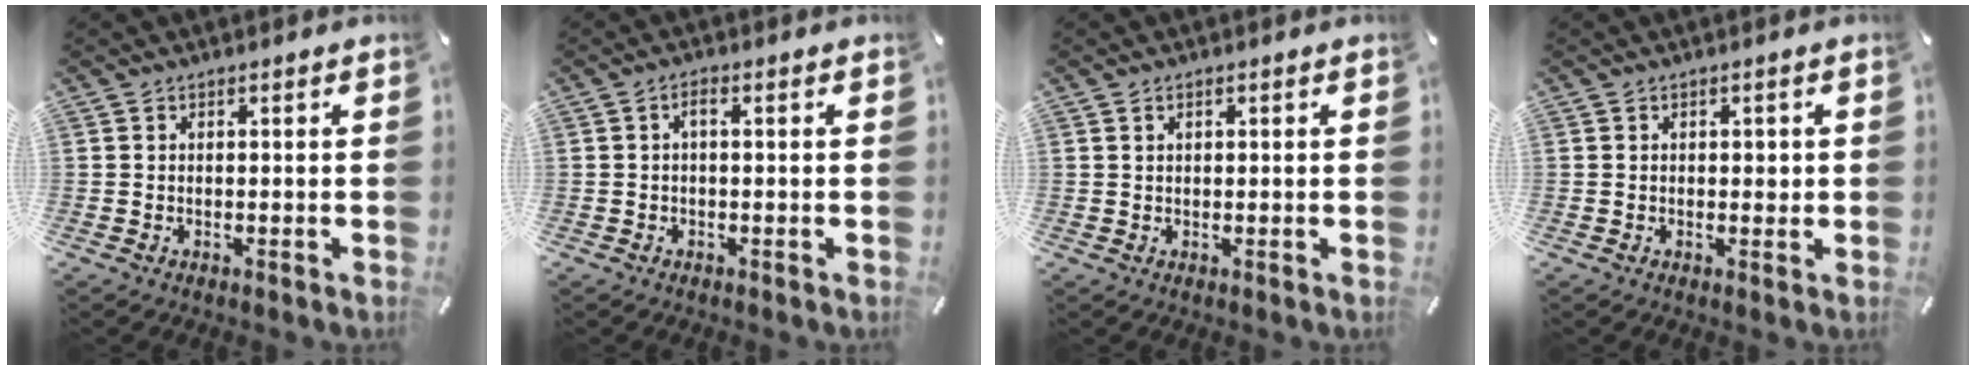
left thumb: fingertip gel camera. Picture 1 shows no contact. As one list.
[{"total": 2.1, "force": [0.1, 0.6, 2.0], "torque": [-0.040, 0.007, -0.001]}, {"total": 1.3, "force": [0.6, 0.7, 1.0], "torque": [-0.020, 0.003, 0.010]}, {"total": 1.6, "force": [0.2, 1.1, 1.1], "torque": [-0.015, 0.003, 0.000]}]